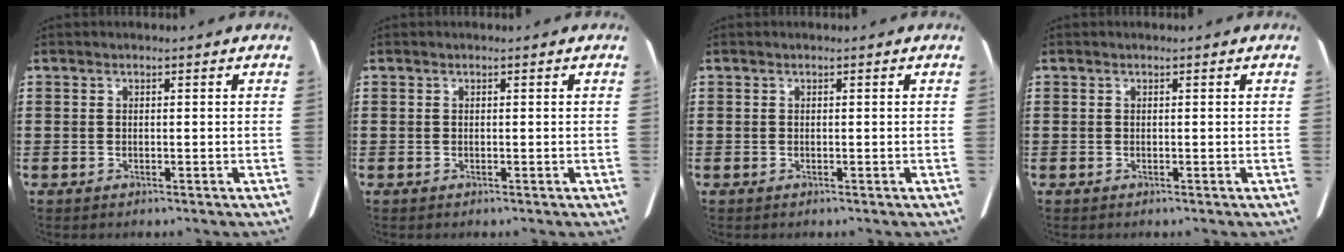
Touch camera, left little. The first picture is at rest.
{"total": 0.0}
{"total": 0.0}
{"total": 0.0}